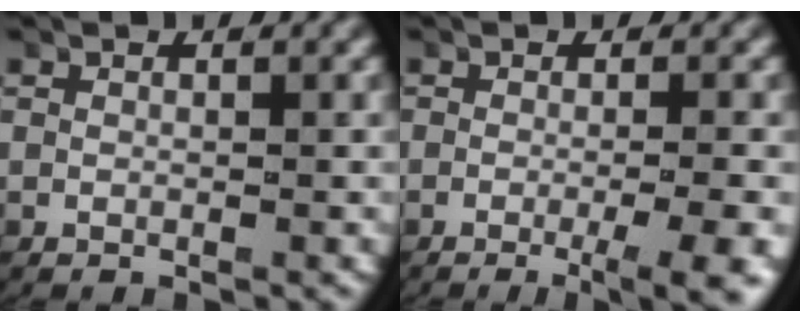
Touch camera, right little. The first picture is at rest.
{"total": 5.1, "force": [-2.8, 0.8, 4.2], "torque": [-0.036, 0.000, -0.049]}